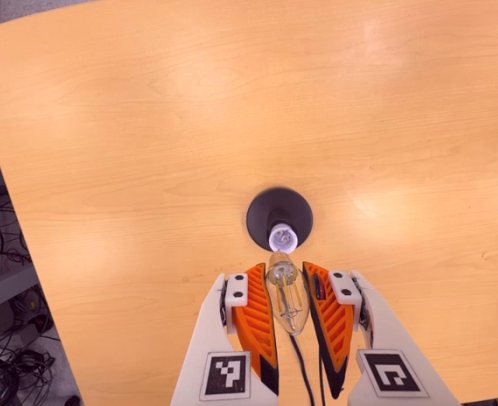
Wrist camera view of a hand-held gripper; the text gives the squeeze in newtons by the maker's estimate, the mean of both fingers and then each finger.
{"total": 18.7, "left": 20.6, "right": 16.9}